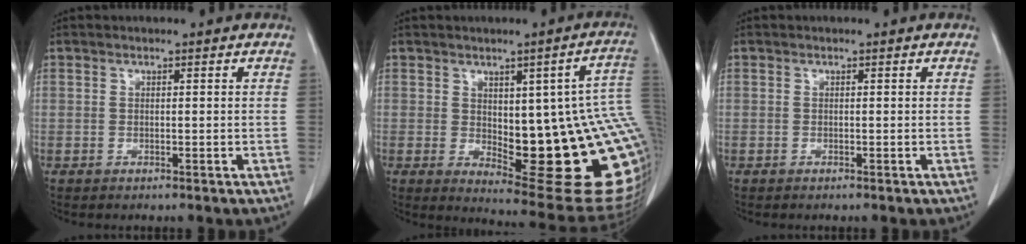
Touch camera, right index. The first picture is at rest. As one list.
[{"total": 22.9, "force": [-0.4, 5.8, 22.2], "torque": [-0.200, -0.004, 0.014]}, {"total": 0.0}]